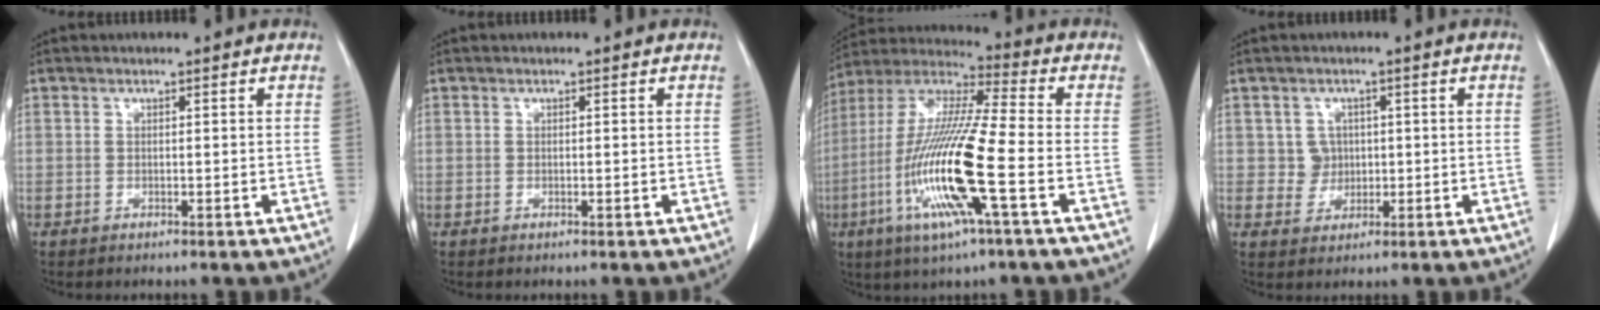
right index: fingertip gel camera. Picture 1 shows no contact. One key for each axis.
{"total": 0.0}
{"total": 18.0, "fx": -5.4, "fy": 0.6, "fz": 17.1, "tx": -0.358, "ty": -0.018, "tz": -0.109}
{"total": 3.0, "fx": 0.4, "fy": 2.9, "fz": 0.3, "tx": 0.002, "ty": 0.006, "tz": 0.008}